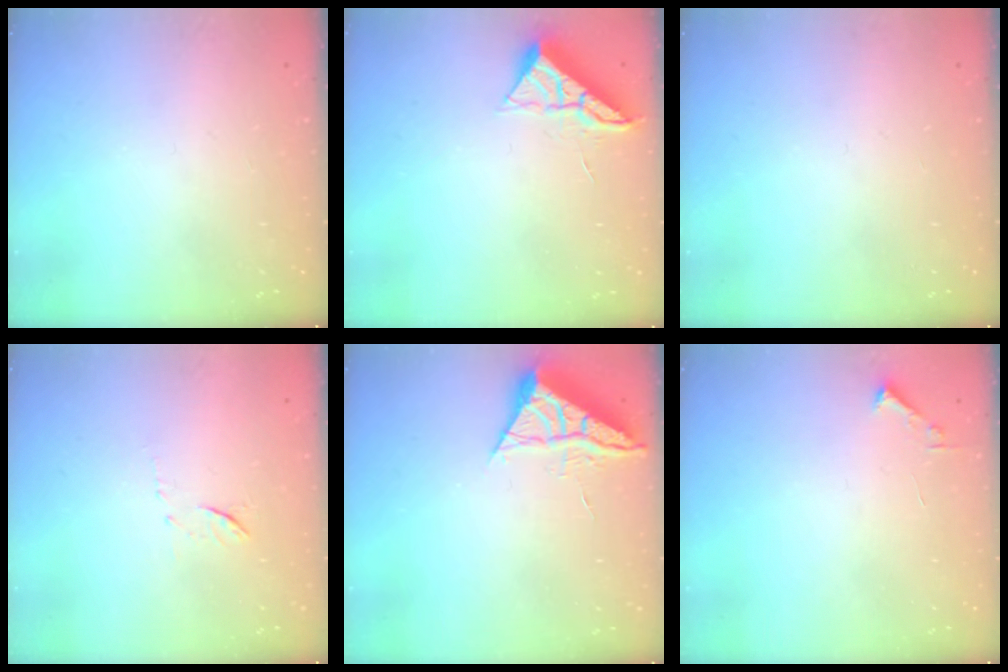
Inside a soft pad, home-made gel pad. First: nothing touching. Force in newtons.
{"total": 6.5, "press": 6.5, "slide": 0.1}
{"total": 0.0}
{"total": 6.3, "press": 6.3, "slide": 0.7}
{"total": 6.0, "press": 5.9, "slide": 0.4}
{"total": 1.7, "press": 1.7, "slide": 0.2}